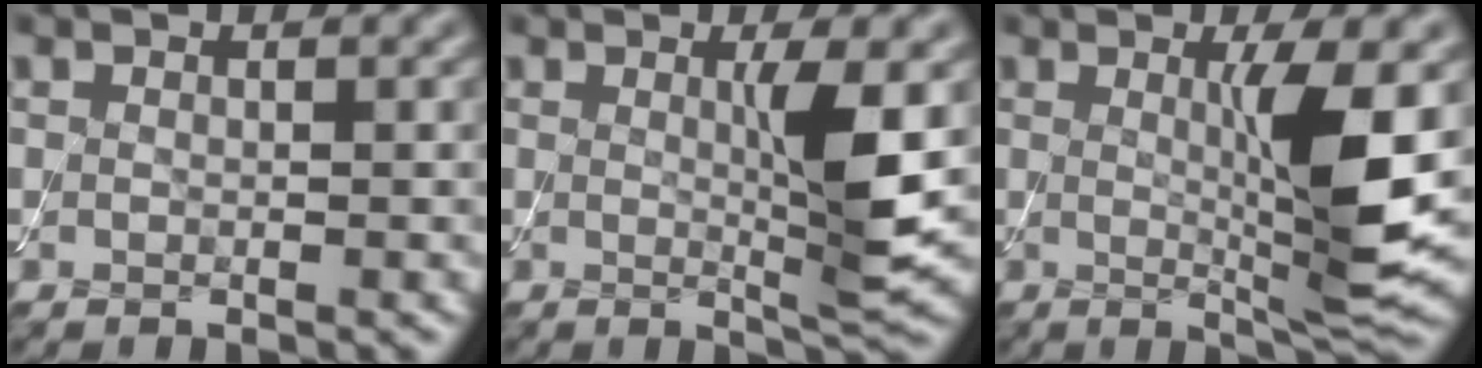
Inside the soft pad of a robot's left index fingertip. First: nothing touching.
{"total": 4.5, "force": [0.5, 0.5, 4.5], "torque": [-0.073, -0.012, 0.011]}
{"total": 6.8, "force": [0.6, 0.9, 6.7], "torque": [-0.108, -0.014, 0.017]}